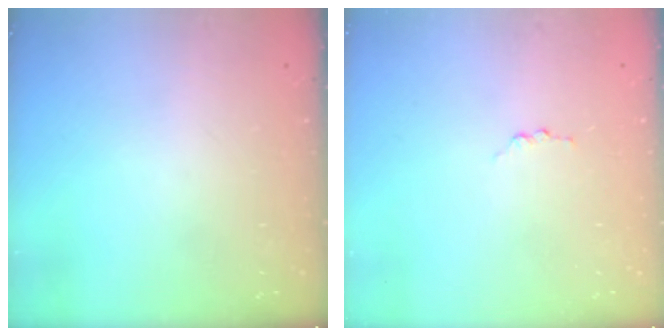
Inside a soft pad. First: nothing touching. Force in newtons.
{"total": 2.8, "press": 2.8, "slide": 0.3}